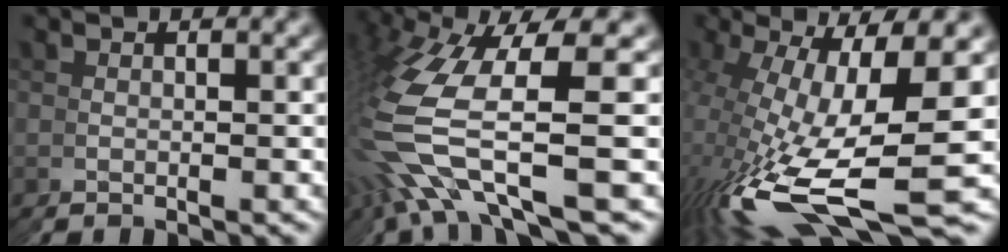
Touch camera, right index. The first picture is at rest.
{"total": 6.1, "force": [1.6, 2.4, 5.4], "torque": [-0.156, 0.015, 0.022]}
{"total": 9.3, "force": [-1.6, 3.7, 8.4], "torque": [-0.192, -0.019, -0.005]}